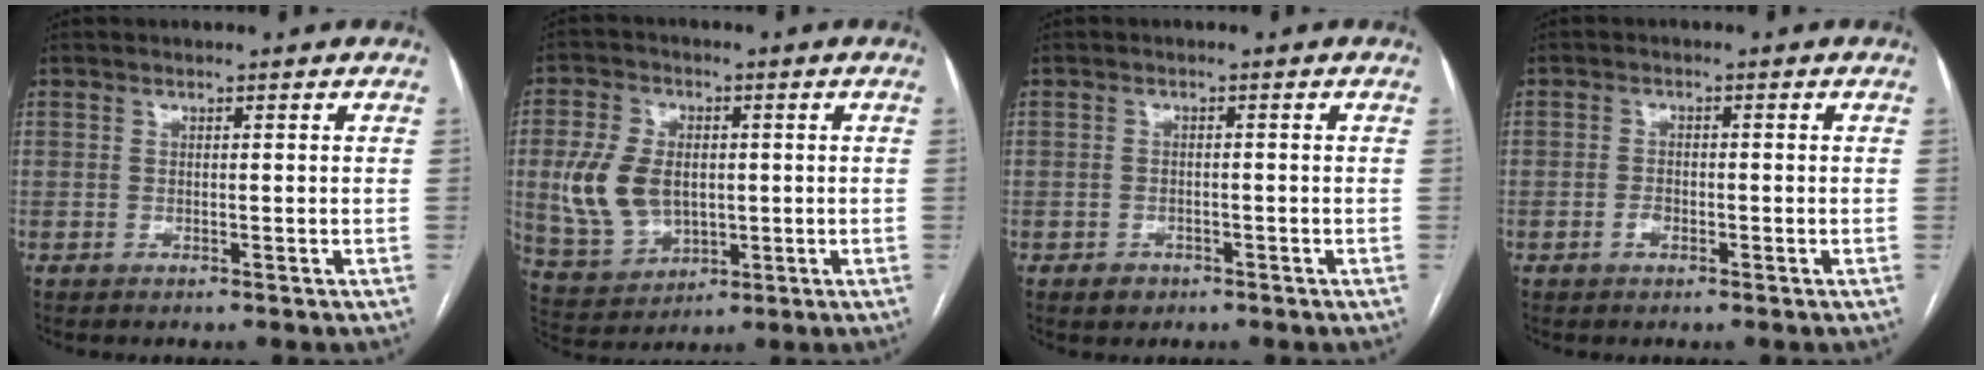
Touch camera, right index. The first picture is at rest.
{"total": 11.2, "force": [0.2, 7.8, 8.0], "torque": [-0.178, 0.015, 0.021]}
{"total": 2.2, "force": [-1.3, 1.7, 0.7], "torque": [-0.011, 0.004, -0.013]}
{"total": 1.9, "force": [-0.9, 1.1, 1.3], "torque": [-0.026, 0.003, -0.015]}